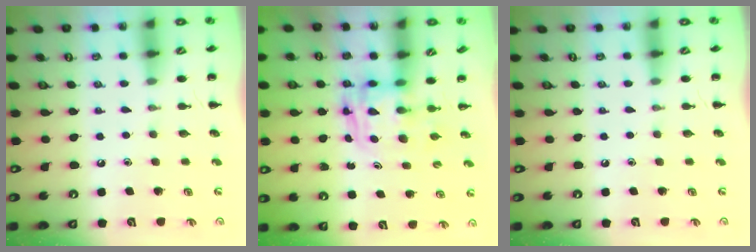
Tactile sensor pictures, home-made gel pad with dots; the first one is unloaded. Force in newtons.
{"total": 2.6, "press": 2.6, "slide": 0.2}
{"total": 0.0}